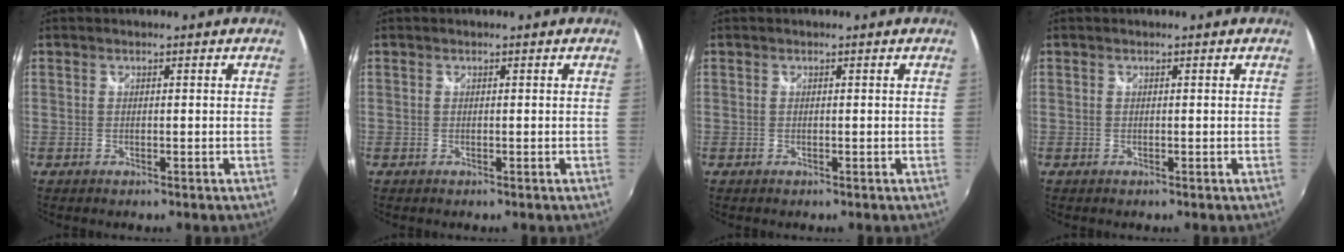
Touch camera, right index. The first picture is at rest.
{"total": 0.0}
{"total": 0.0}
{"total": 0.0}